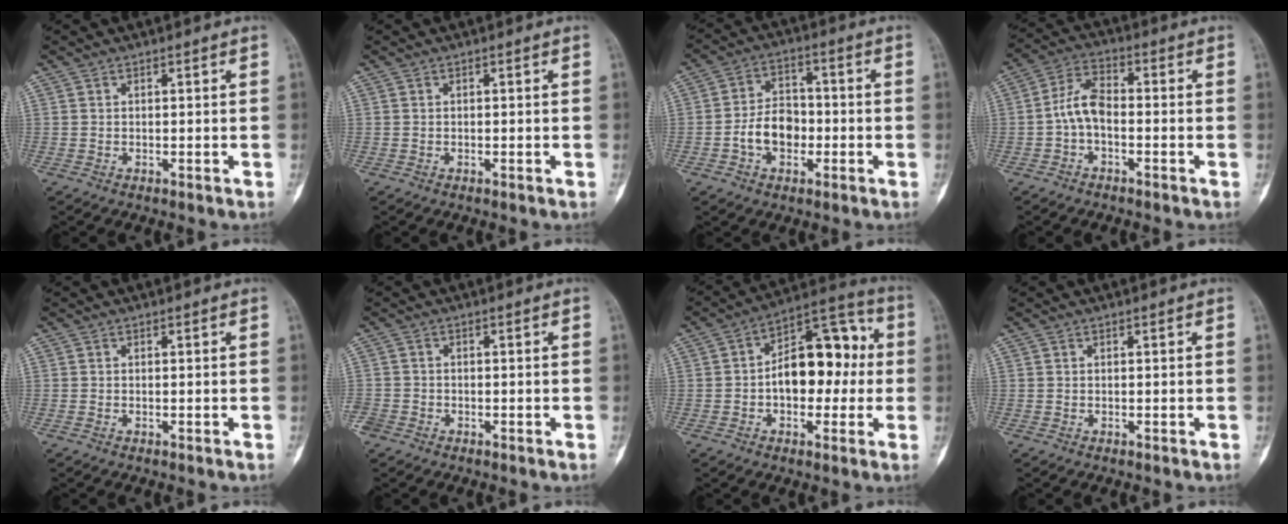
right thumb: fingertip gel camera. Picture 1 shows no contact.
{"total": 0.0}
{"total": 8.4, "force": [-2.2, 6.0, 5.5], "torque": [-0.074, 0.027, -0.045]}
{"total": 6.4, "force": [-1.4, 3.5, 5.1], "torque": [-0.098, 0.028, -0.036]}
{"total": 0.0}
{"total": 2.9, "force": [-1.7, 2.3, 0.7], "torque": [-0.012, 0.008, -0.036]}
{"total": 15.5, "force": [0.0, 9.3, 12.4], "torque": [-0.147, 0.044, -0.009]}
{"total": 0.0}